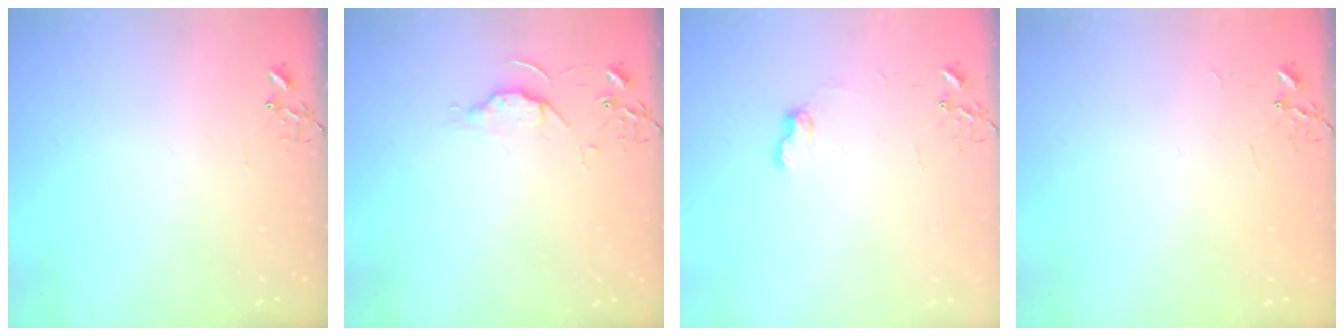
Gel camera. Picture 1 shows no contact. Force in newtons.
{"total": 5.7, "press": 5.6, "slide": 0.8}
{"total": 7.6, "press": 7.5, "slide": 0.7}
{"total": 1.8, "press": 1.8, "slide": 0.2}